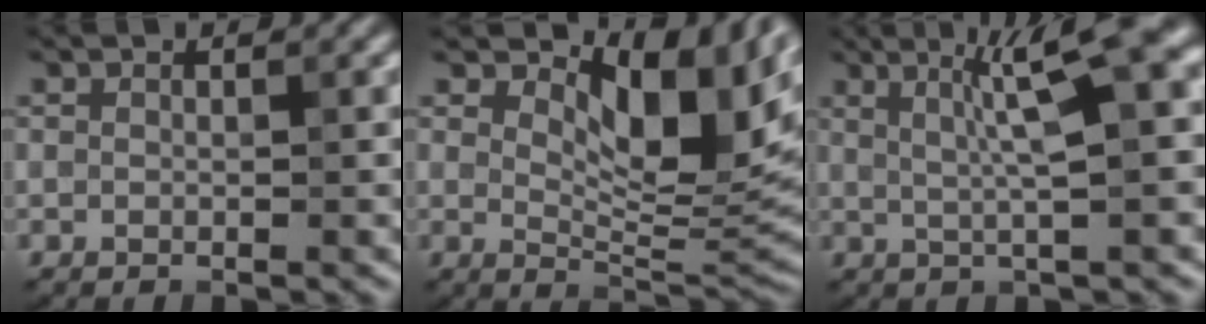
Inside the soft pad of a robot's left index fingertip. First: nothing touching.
{"total": 10.2, "force": [4.1, 4.3, 8.3], "torque": [-0.120, -0.004, 0.070]}
{"total": 6.8, "force": [2.0, 1.0, 6.4], "torque": [-0.091, 0.015, 0.030]}